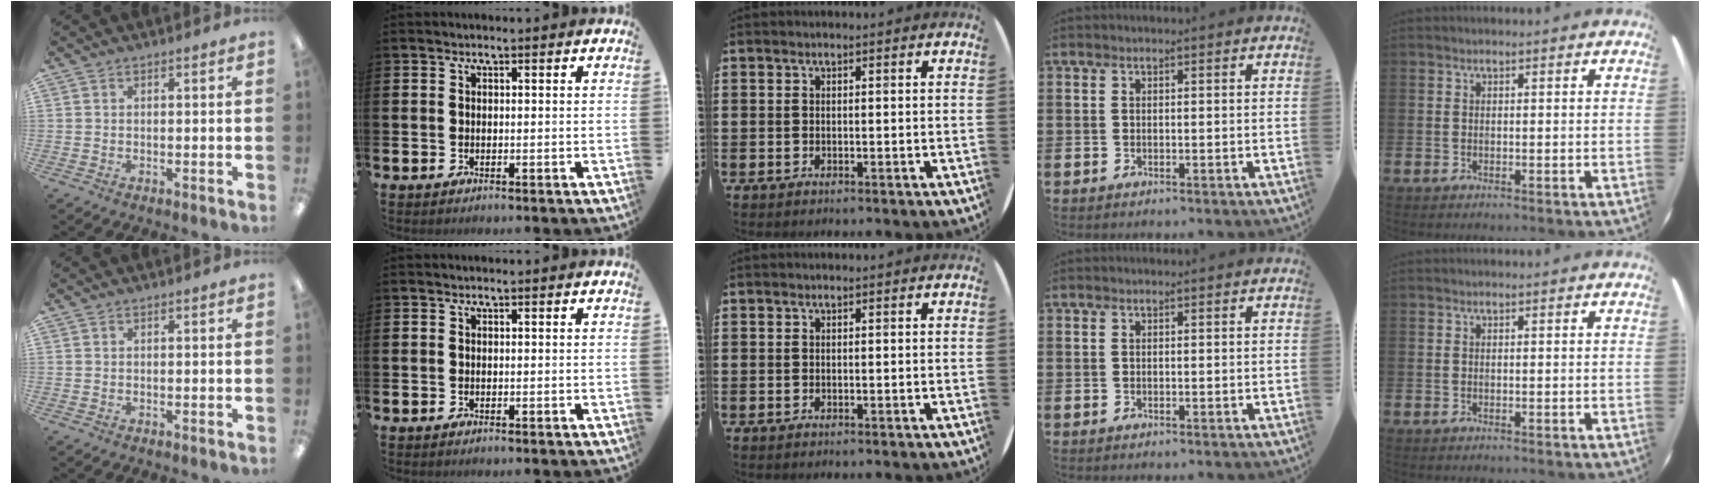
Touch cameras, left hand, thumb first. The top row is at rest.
{}